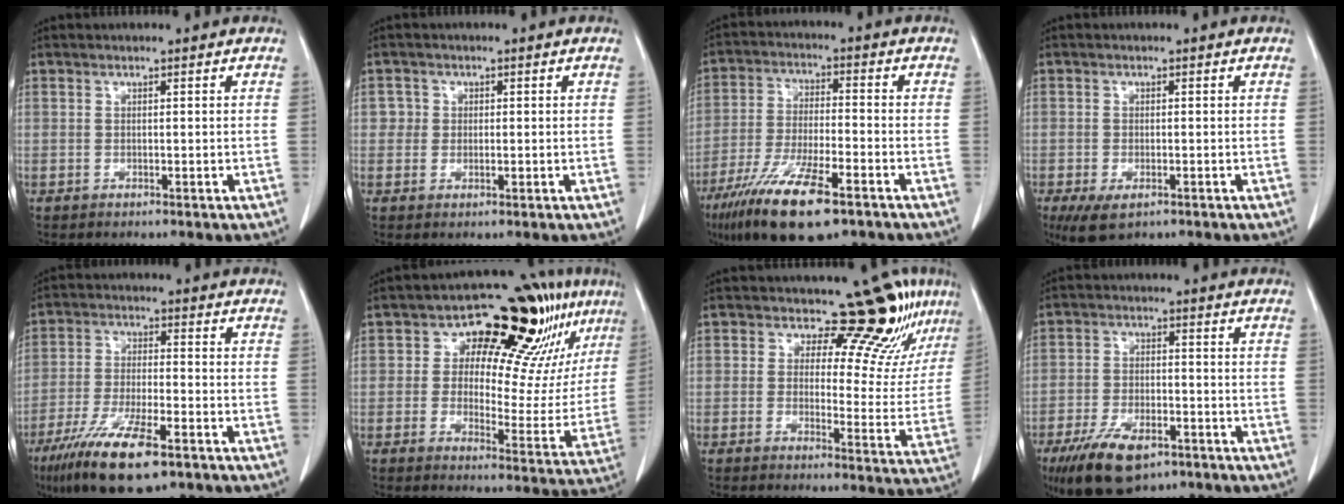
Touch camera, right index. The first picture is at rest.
{"total": 2.4, "force": [0.3, 2.3, 0.0], "torque": [0.014, 0.004, 0.000]}
{"total": 14.4, "force": [-9.1, 3.1, 10.8], "torque": [-0.212, -0.030, -0.161]}
{"total": 4.9, "force": [-2.7, 2.3, 3.3], "torque": [-0.061, -0.011, -0.042]}
{"total": 12.9, "force": [-8.0, 2.9, 9.8], "torque": [-0.184, -0.024, -0.140]}
{"total": 18.8, "force": [9.0, 7.2, 14.8], "torque": [-0.189, 0.023, 0.127]}
{"total": 11.2, "force": [8.9, 3.4, 5.9], "torque": [-0.064, -0.028, 0.092]}
{"total": 10.9, "force": [-6.9, 4.8, 7.0], "torque": [-0.127, -0.010, -0.117]}